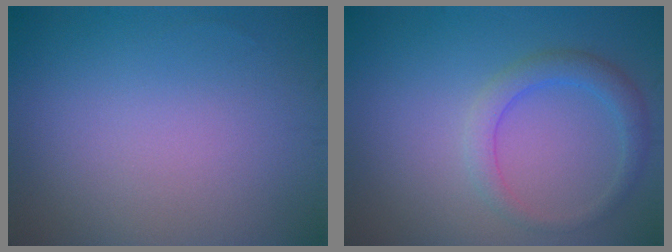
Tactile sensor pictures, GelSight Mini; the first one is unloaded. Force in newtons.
{"total": 2.6, "press": 2.6, "slide": 0.2}